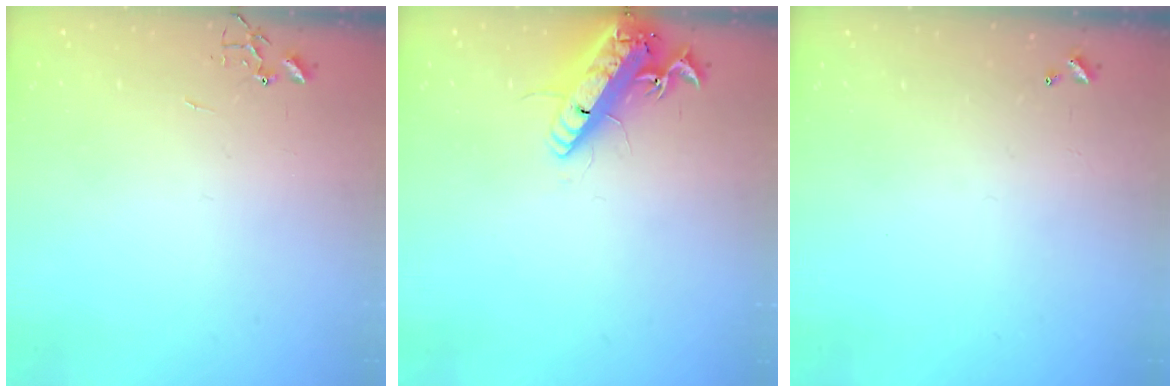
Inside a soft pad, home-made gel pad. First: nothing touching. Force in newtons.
{"total": 16.9, "press": 16.6, "slide": 3.3}
{"total": 0.0}